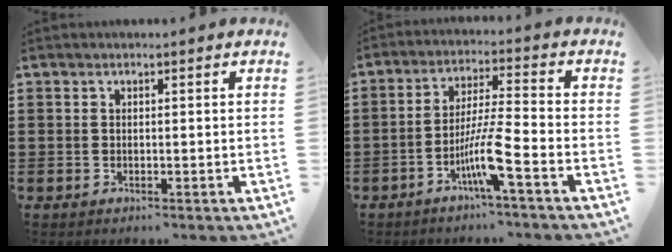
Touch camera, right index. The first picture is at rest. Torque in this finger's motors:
{"motor_torque": [0.73, 0.17, 0.47, 0.08]}